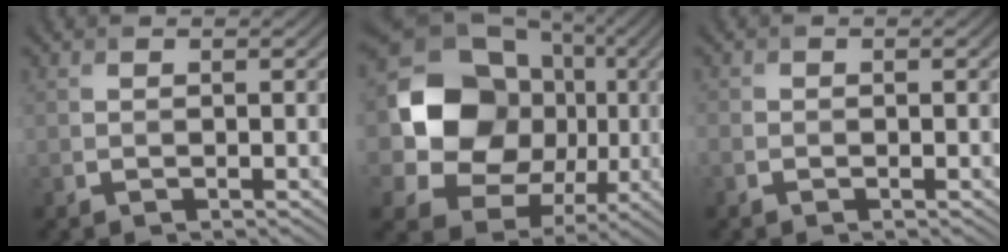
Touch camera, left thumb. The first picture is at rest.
{"total": 16.1, "force": [0.8, 13.5, 8.6], "torque": [-0.187, -0.009, 0.003]}
{"total": 0.9, "force": [-0.6, 0.6, 0.3], "torque": [-0.008, -0.002, -0.011]}